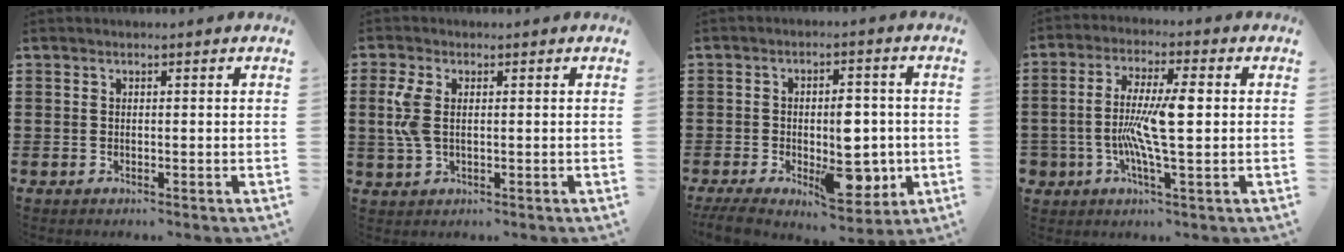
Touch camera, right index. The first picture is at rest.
{"total": 5.0, "force": [0.5, 2.5, 4.3], "torque": [-0.117, -0.002, 0.000]}
{"total": 9.7, "force": [-2.6, 5.2, 7.7], "torque": [-0.098, 0.001, -0.035]}
{"total": 7.6, "force": [-0.7, 2.1, 7.3], "torque": [-0.152, -0.001, -0.020]}